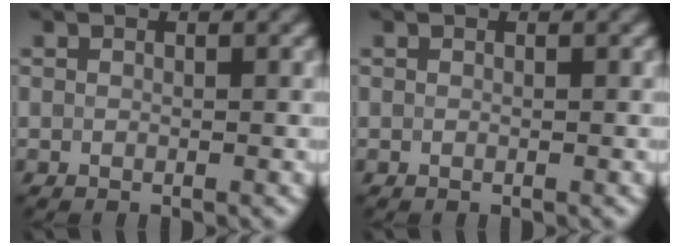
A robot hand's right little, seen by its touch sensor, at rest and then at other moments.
{"total": 0.0}